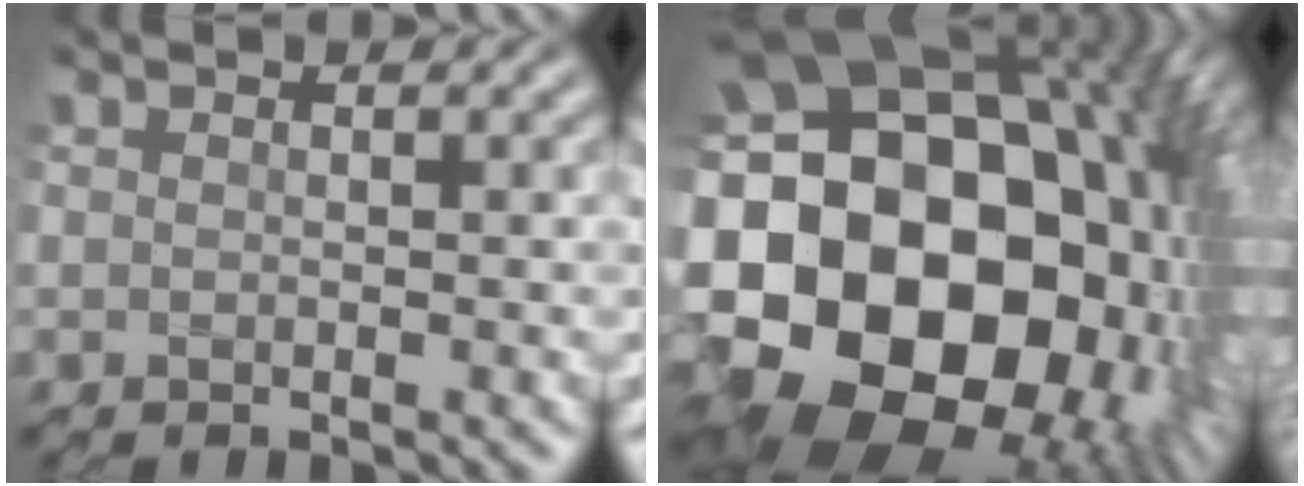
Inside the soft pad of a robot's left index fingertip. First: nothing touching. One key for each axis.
{"total": 23.3, "fx": -1.3, "fy": 17.5, "fz": 15.4, "tx": -0.279, "ty": -0.048, "tz": -0.039}